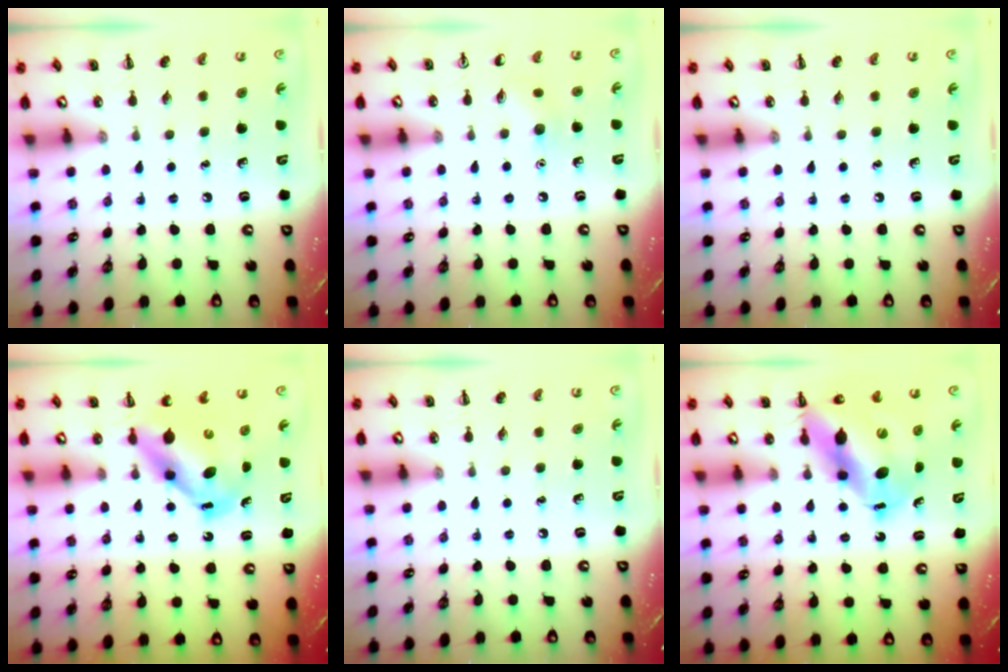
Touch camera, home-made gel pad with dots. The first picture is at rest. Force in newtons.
{"total": 5.9, "press": 5.7, "slide": 1.5}
{"total": 0.0}
{"total": 6.9, "press": 6.6, "slide": 2.0}
{"total": 0.0}
{"total": 12.7, "press": 12.2, "slide": 3.6}